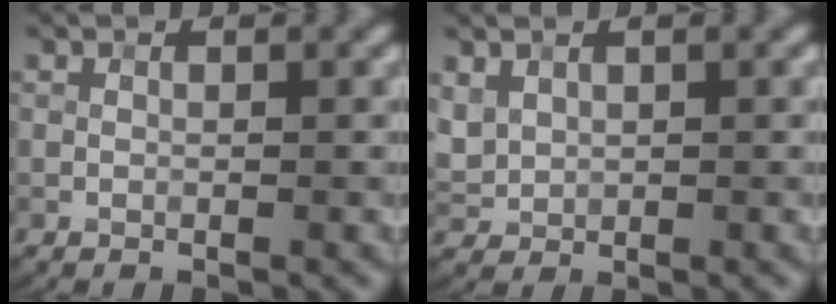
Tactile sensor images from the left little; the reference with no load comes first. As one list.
[{"total": 2.0, "force": [0.9, 1.5, 0.9], "torque": [-0.021, -0.001, 0.024]}]